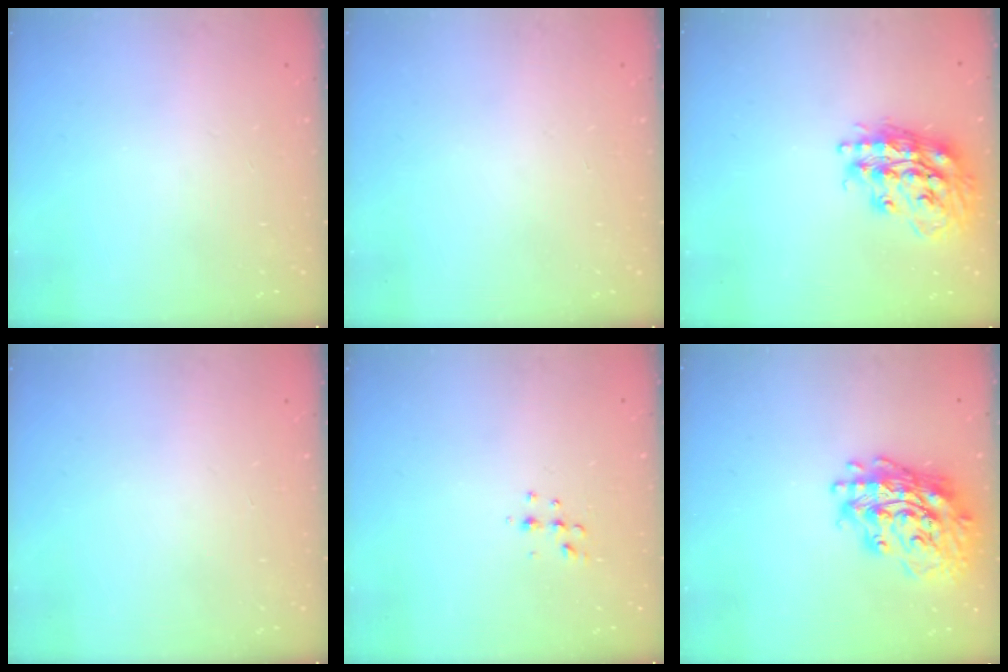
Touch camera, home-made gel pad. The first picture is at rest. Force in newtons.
{"total": 0.0}
{"total": 18.8, "press": 18.8, "slide": 1.5}
{"total": 0.0}
{"total": 4.9, "press": 4.8, "slide": 1.0}
{"total": 19.4, "press": 19.2, "slide": 3.0}